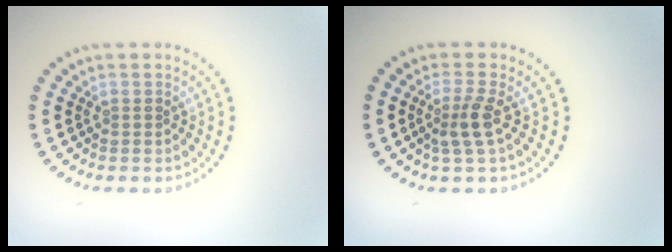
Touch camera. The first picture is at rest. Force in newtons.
{"total": 2.3, "press": 1.8, "slide": 1.5}